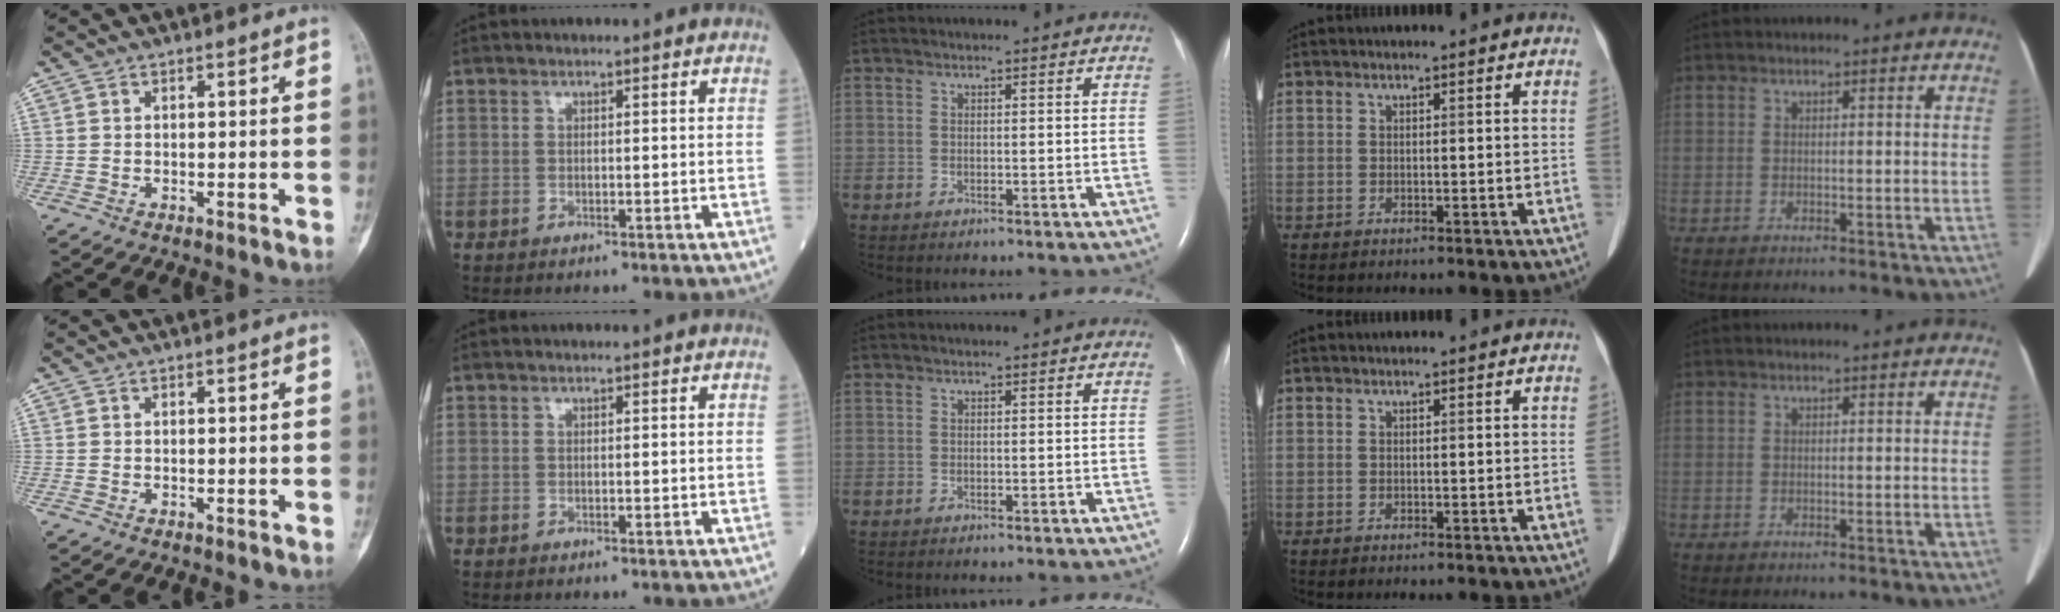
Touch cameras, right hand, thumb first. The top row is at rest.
{}